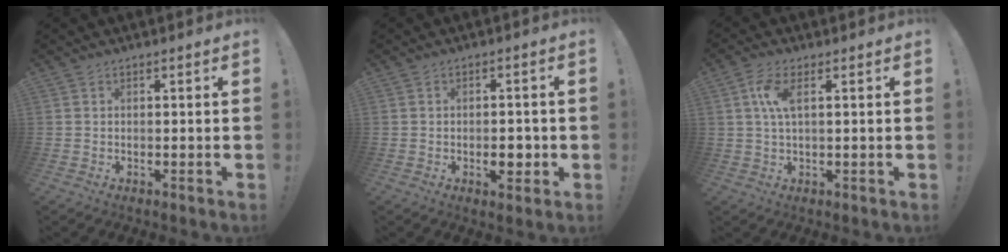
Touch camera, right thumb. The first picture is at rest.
{"total": 4.1, "force": [-1.4, 2.3, 3.1], "torque": [-0.041, 0.006, -0.024]}
{"total": 6.0, "force": [1.8, 2.3, 5.2], "torque": [-0.108, 0.001, 0.031]}